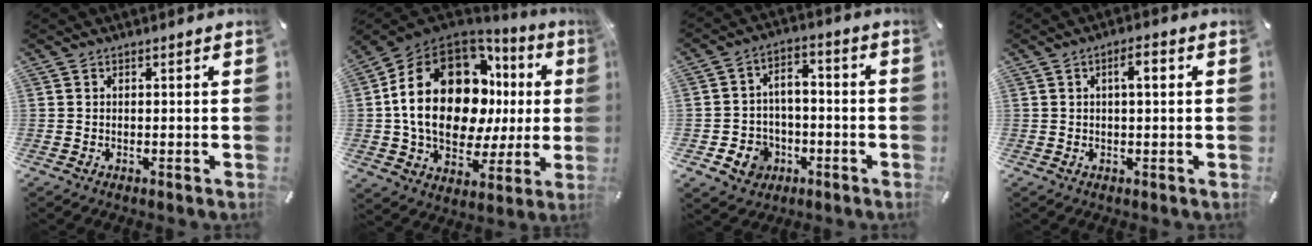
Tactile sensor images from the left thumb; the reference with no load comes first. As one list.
[{"total": 23.7, "force": [4.2, 16.2, 16.8], "torque": [-0.322, -0.026, 0.080]}, {"total": 7.6, "force": [-2.6, 6.9, 1.8], "torque": [-0.039, 0.020, -0.046]}, {"total": 4.0, "force": [0.9, 1.2, 3.7], "torque": [-0.058, 0.002, 0.009]}]